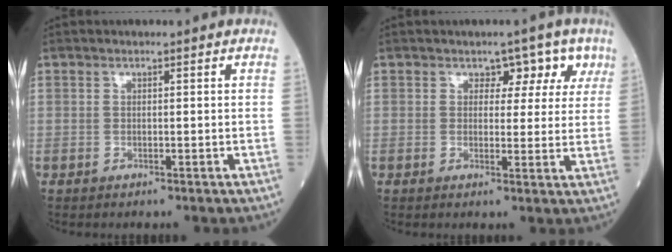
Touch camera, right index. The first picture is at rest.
{"total": 4.6, "force": [2.7, 3.2, 2.1], "torque": [-0.008, 0.009, 0.026]}